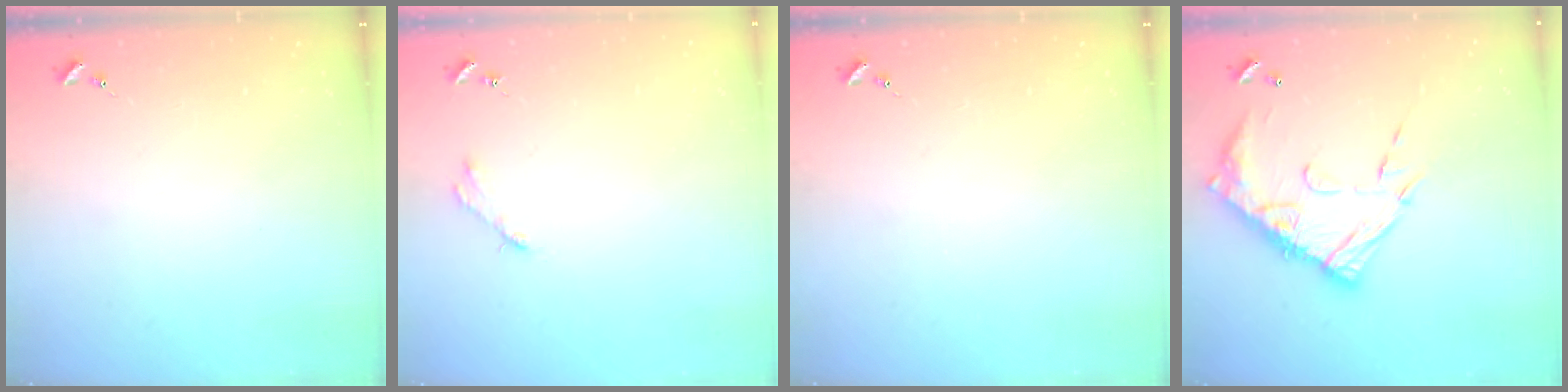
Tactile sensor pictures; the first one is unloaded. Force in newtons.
{"total": 2.8, "press": 2.8, "slide": 0.4}
{"total": 0.0}
{"total": 17.2, "press": 17.1, "slide": 1.4}